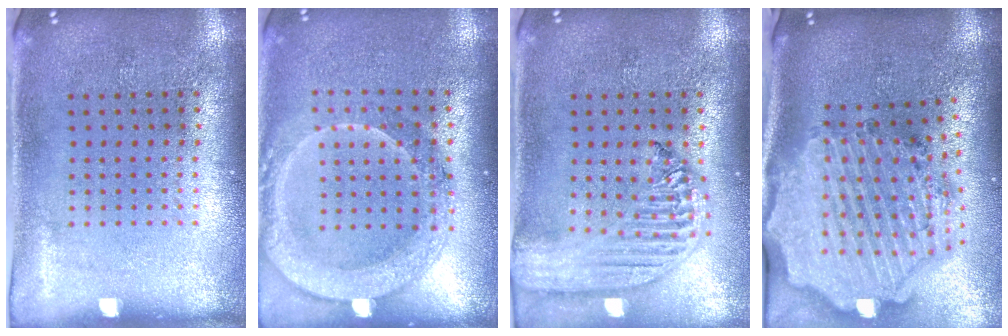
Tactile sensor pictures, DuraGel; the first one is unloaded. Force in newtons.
{"total": 2.1, "press": 2.0, "slide": 0.7}
{"total": 2.5, "press": 2.1, "slide": 1.4}
{"total": 4.1, "press": 3.3, "slide": 2.5}